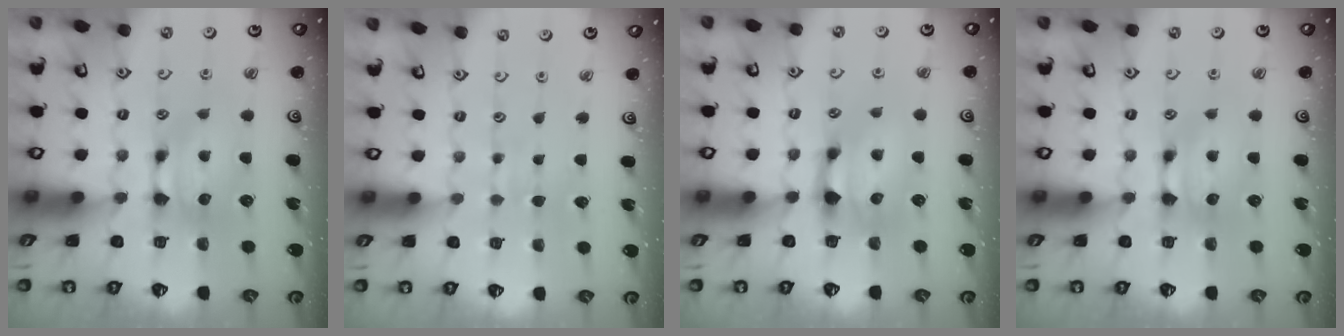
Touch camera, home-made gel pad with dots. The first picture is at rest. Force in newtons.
{"total": 4.4, "press": 4.4, "slide": 0.3}
{"total": 1.7, "press": 1.1, "slide": 1.3}
{"total": 0.0}